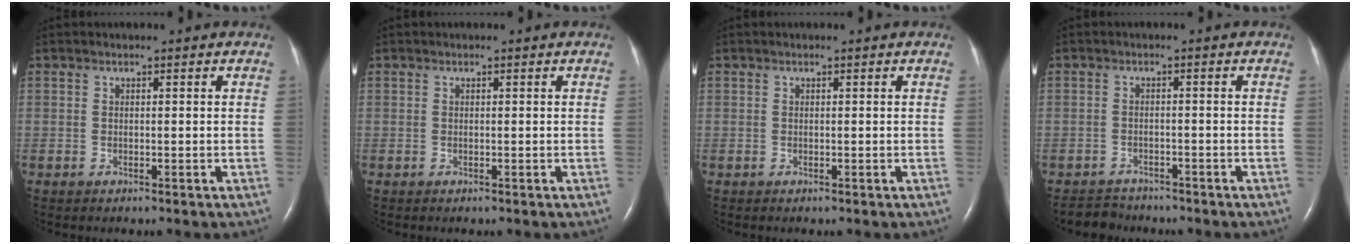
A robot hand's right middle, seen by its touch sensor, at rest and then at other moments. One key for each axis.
{"total": 0.0}
{"total": 0.0}
{"total": 3.3, "fx": -3.1, "fy": 1.0, "fz": -0.7, "tx": 0.005, "ty": -0.007, "tz": -0.054}